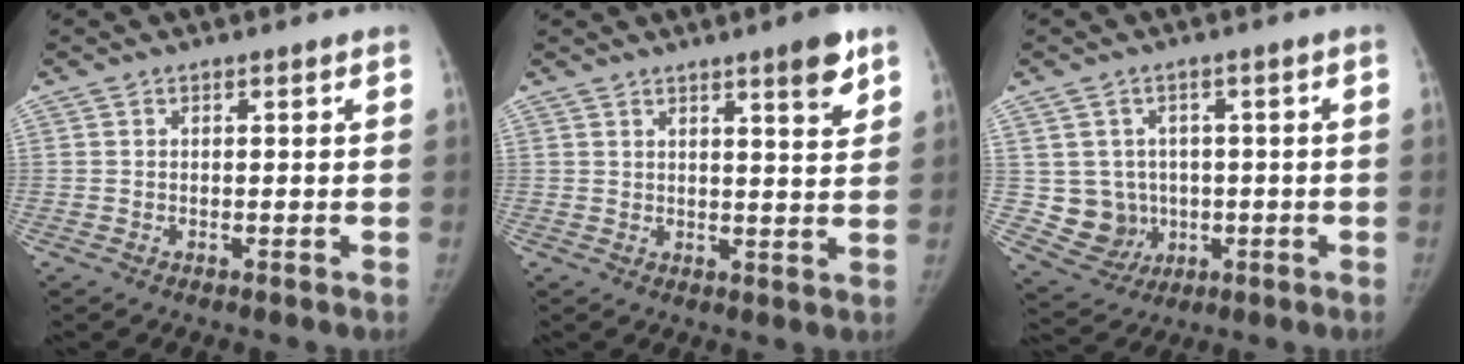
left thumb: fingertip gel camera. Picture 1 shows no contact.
{"total": 6.0, "force": [3.7, 1.0, 4.6], "torque": [-0.056, -0.023, 0.051]}
{"total": 7.7, "force": [-0.2, 7.3, 2.3], "torque": [-0.005, 0.005, 0.012]}